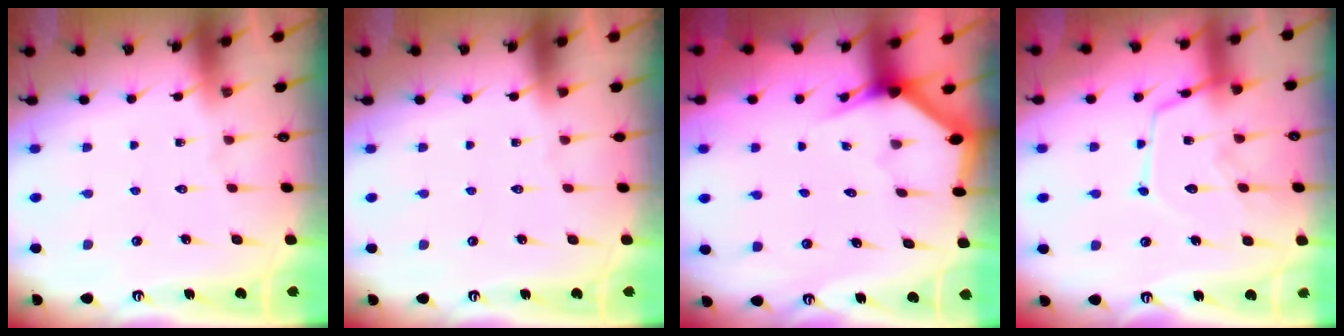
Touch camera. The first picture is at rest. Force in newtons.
{"total": 0.0}
{"total": 2.6, "press": 2.6, "slide": 0.1}
{"total": 14.6, "press": 14.5, "slide": 1.2}